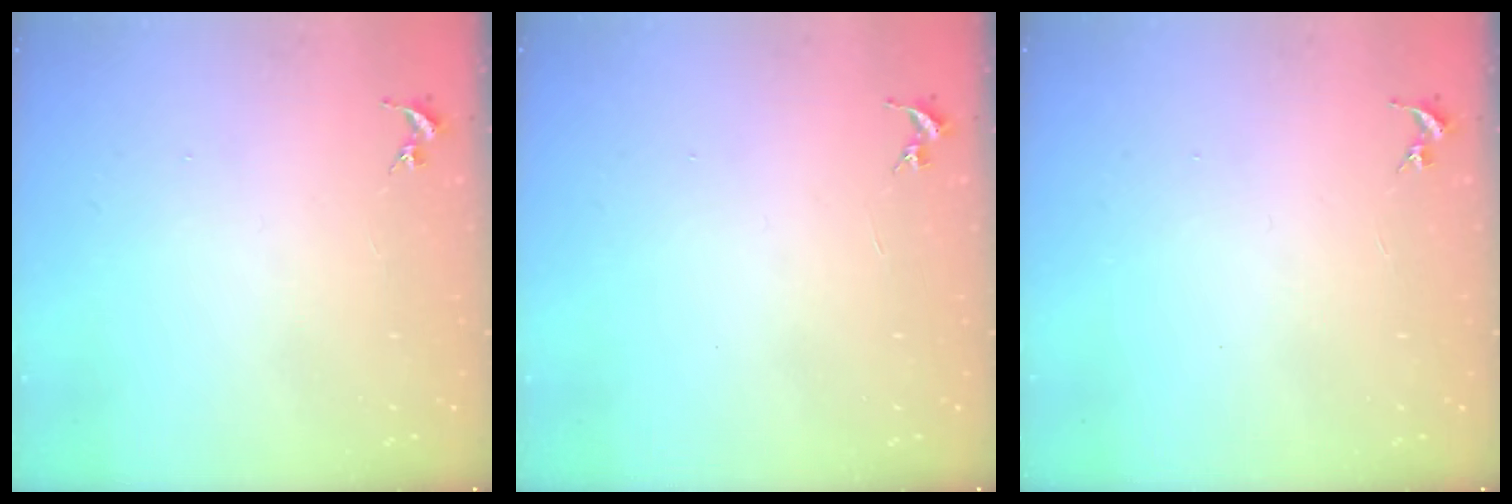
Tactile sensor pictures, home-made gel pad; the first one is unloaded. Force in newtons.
{"total": 0.0}
{"total": 0.0}